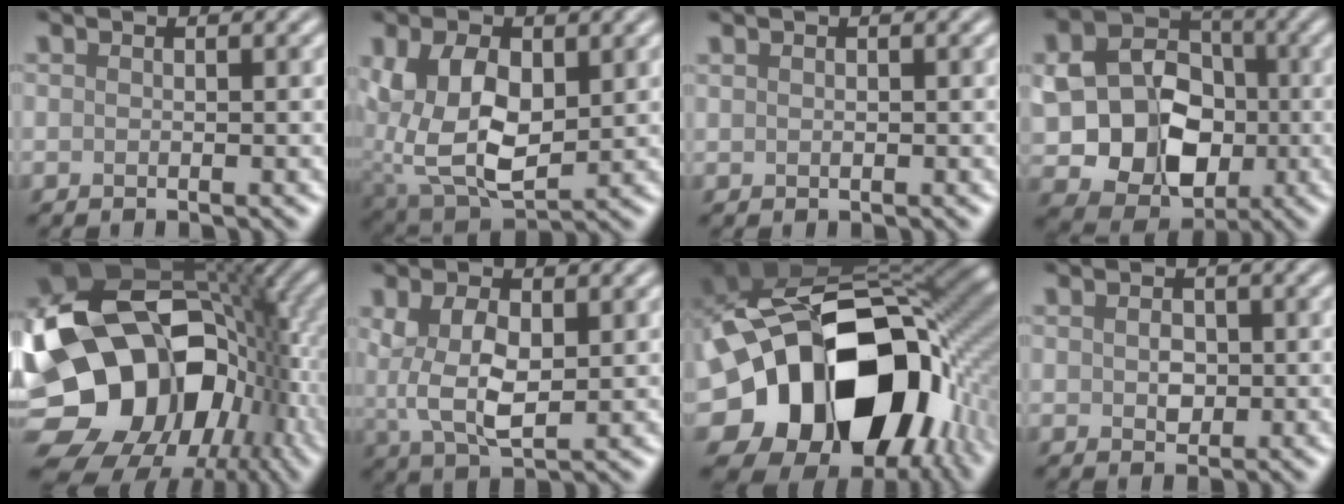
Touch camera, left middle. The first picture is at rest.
{"total": 8.9, "force": [0.6, 5.8, 6.7], "torque": [-0.162, -0.013, 0.025]}
{"total": 0.0}
{"total": 12.5, "force": [-1.5, 9.9, 7.4], "torque": [-0.114, -0.024, -0.025]}
{"total": 19.3, "force": [-3.5, 14.2, 12.6], "torque": [-0.258, -0.011, -0.054]}
{"total": 5.0, "force": [0.5, 2.7, 4.2], "torque": [-0.092, -0.001, 0.015]}
{"total": 19.0, "force": [-5.2, 13.6, 12.2], "torque": [-0.234, -0.037, -0.062]}
{"total": 1.5, "force": [0.0, 1.1, 1.0], "torque": [-0.018, 0.001, 0.001]}